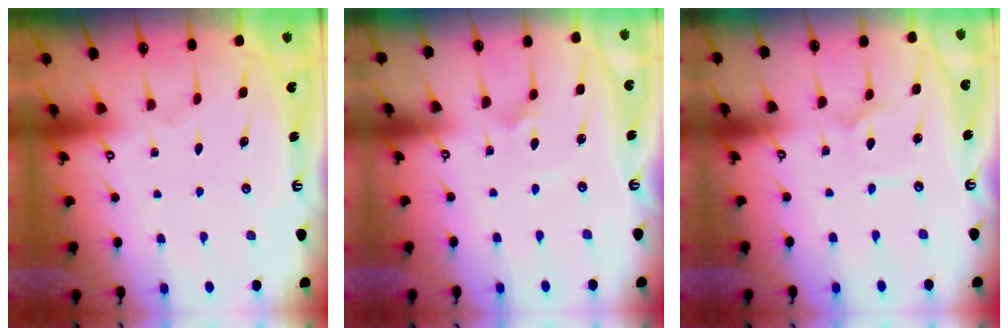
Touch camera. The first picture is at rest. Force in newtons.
{"total": 2.3, "press": 2.3, "slide": 0.0}
{"total": 1.4, "press": 1.3, "slide": 0.1}